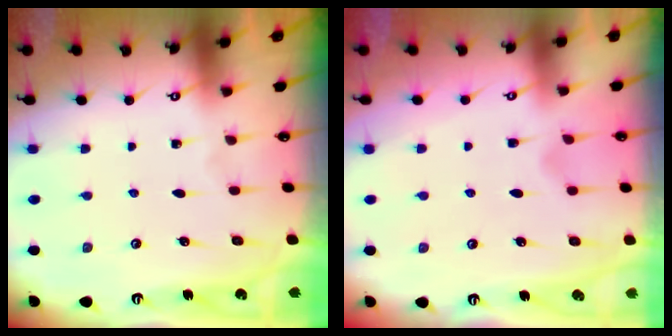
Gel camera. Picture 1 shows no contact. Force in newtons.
{"total": 1.2, "press": 0.3, "slide": 1.1}